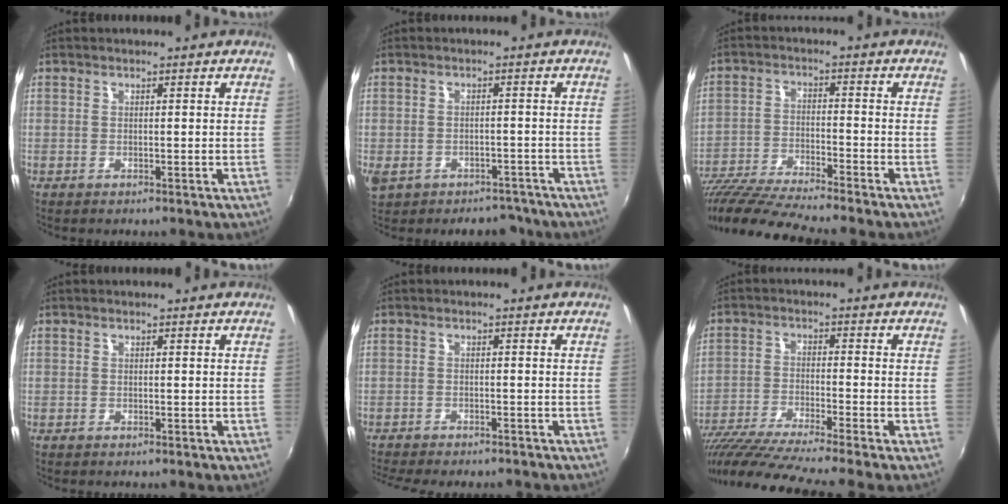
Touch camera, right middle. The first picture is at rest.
{"total": 9.9, "force": [-6.4, 6.4, 4.1], "torque": [-0.112, -0.007, -0.078]}
{"total": 14.8, "force": [-13.0, 0.0, 7.0], "torque": [-0.153, -0.029, -0.237]}
{"total": 0.0}
{"total": 8.9, "force": [-8.0, 1.6, 3.7], "torque": [-0.088, -0.020, -0.120]}
{"total": 14.9, "force": [-12.5, -1.4, 7.9], "torque": [-0.161, -0.048, -0.220]}